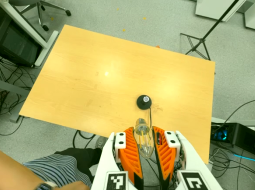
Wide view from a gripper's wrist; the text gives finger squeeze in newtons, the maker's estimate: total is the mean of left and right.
{"total": 21.3, "left": 25.7, "right": 16.9}